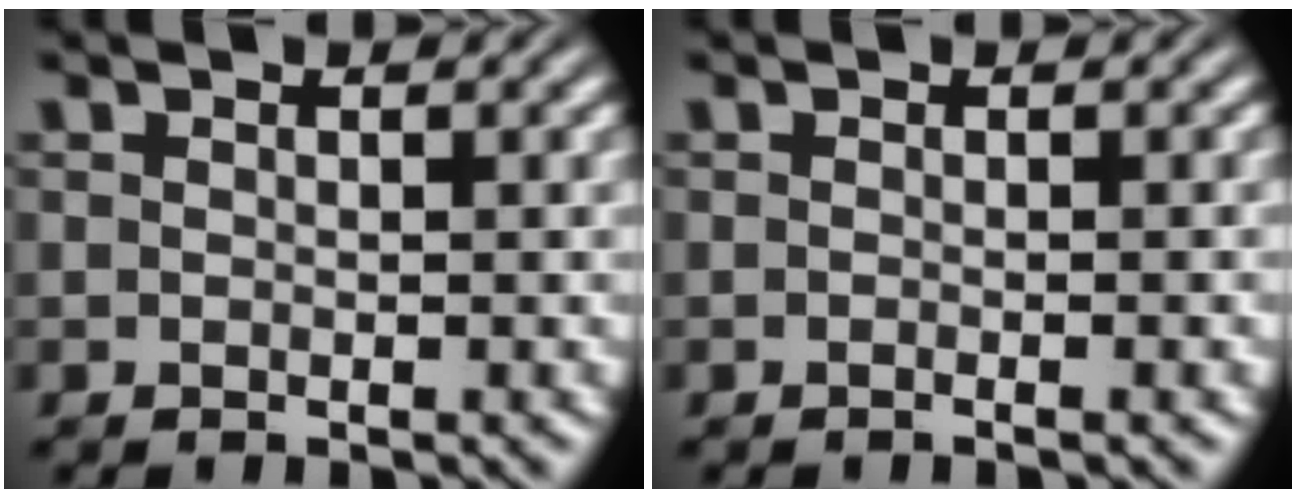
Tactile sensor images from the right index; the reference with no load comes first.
{"total": 0.6, "force": [-0.6, 0.0, 0.3], "torque": [-0.010, 0.002, -0.010]}